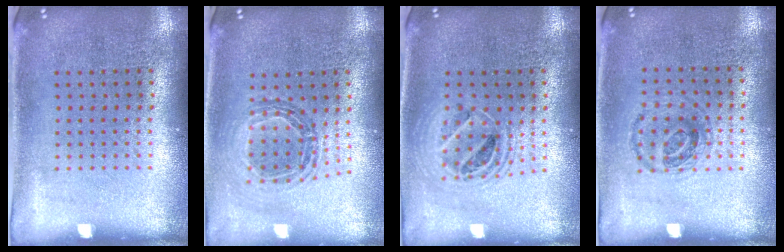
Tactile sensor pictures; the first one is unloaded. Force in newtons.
{"total": 0.8, "press": 0.8, "slide": 0.0}
{"total": 1.6, "press": 1.4, "slide": 0.7}
{"total": 0.9, "press": 0.8, "slide": 0.4}